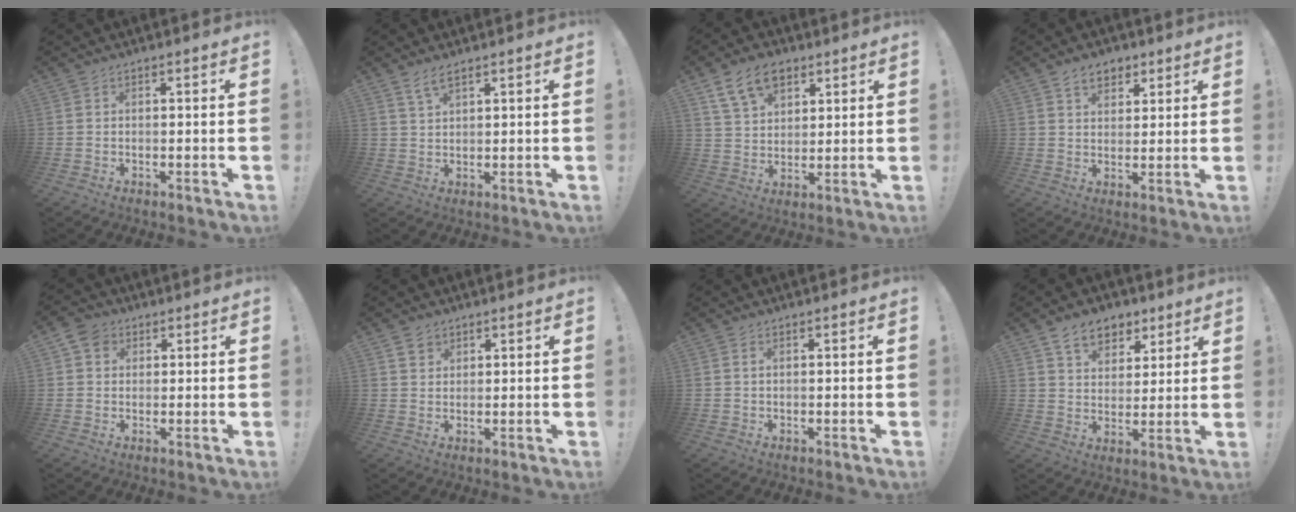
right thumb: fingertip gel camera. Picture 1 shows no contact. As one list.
[{"total": 3.6, "force": [2.6, 1.0, 2.3], "torque": [-0.047, -0.012, 0.047]}, {"total": 11.9, "force": [6.8, 7.8, 6.0], "torque": [-0.095, -0.024, 0.129]}, {"total": 6.5, "force": [3.8, 4.5, 2.7], "torque": [-0.032, -0.015, 0.070]}, {"total": 4.9, "force": [2.0, 4.1, 1.9], "torque": [-0.035, 0.000, 0.039]}, {"total": 3.1, "force": [2.2, 2.1, 0.5], "torque": [0.003, -0.012, 0.038]}, {"total": 0.7, "force": [0.2, 0.1, 0.7], "torque": [-0.018, 0.003, 0.005]}, {"total": 10.0, "force": [6.4, 6.7, 3.6], "torque": [-0.047, -0.037, 0.123]}]